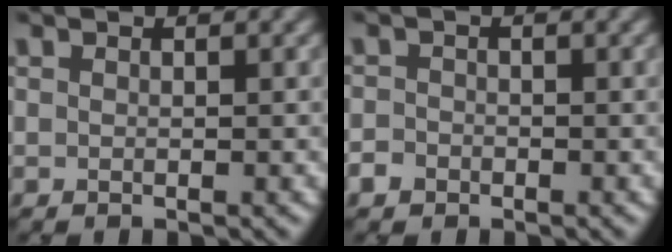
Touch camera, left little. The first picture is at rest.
{"total": 1.4, "force": [-0.8, 1.1, 0.3], "torque": [0.001, 0.001, -0.019]}